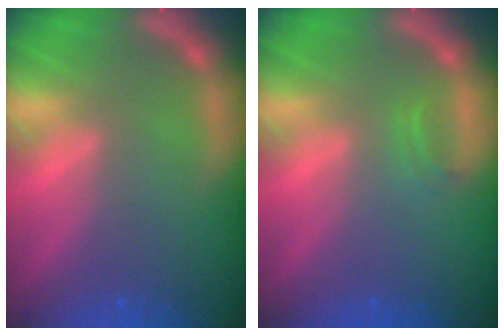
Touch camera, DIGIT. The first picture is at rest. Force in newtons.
{"total": 0.9}